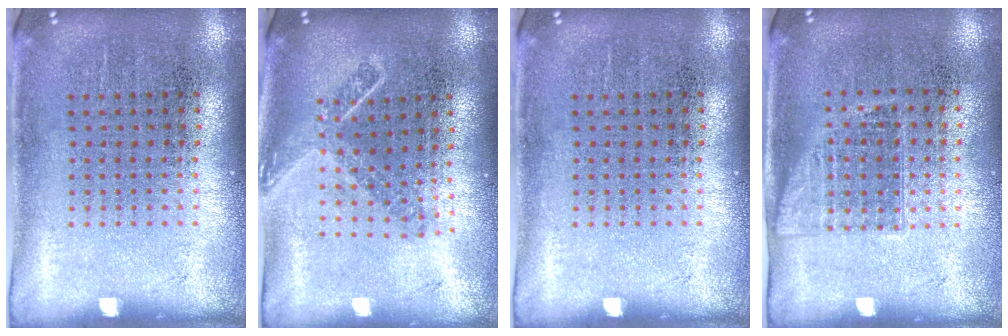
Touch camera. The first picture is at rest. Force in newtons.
{"total": 1.7, "press": 1.3, "slide": 1.1}
{"total": 0.0}
{"total": 1.1, "press": 0.9, "slide": 0.6}